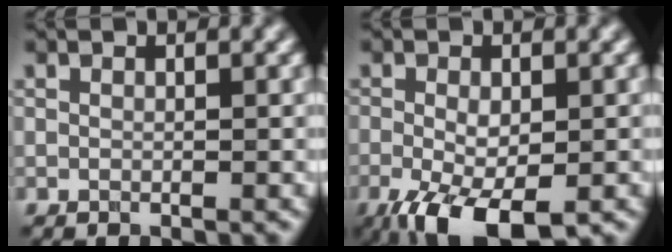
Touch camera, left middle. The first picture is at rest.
{"total": 6.3, "force": [-3.0, 2.6, 4.9], "torque": [-0.095, -0.016, -0.047]}